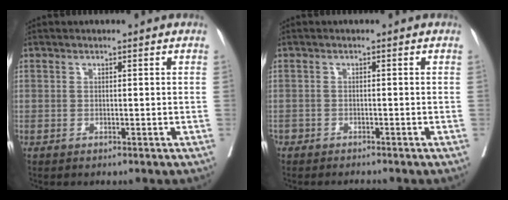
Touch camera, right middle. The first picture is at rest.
{"total": 2.4, "force": [-2.2, 0.9, 0.4], "torque": [-0.005, -0.005, -0.036]}